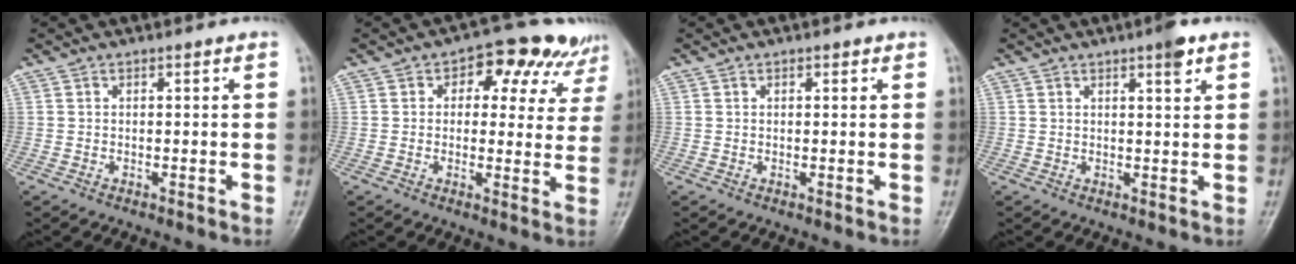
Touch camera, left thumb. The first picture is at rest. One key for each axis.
{"total": 11.8, "fx": 6.0, "fy": 7.3, "fz": 7.1, "tx": -0.033, "ty": 0.000, "tz": 0.069}
{"total": 0.9, "fx": 0.5, "fy": 0.5, "fz": 0.5, "tx": -0.003, "ty": -0.001, "tz": 0.004}
{"total": 3.4, "fx": 2.0, "fy": 0.6, "fz": 2.6, "tx": -0.033, "ty": -0.008, "tz": 0.027}